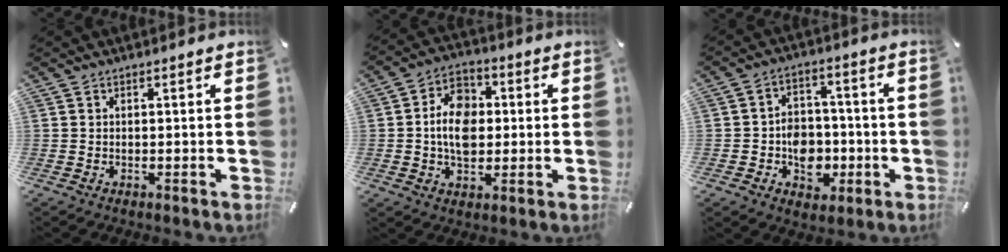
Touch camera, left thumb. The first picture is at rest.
{"total": 10.4, "force": [0.0, 7.9, 6.9], "torque": [-0.130, 0.009, -0.003]}
{"total": 9.2, "force": [-2.5, 7.8, 4.3], "torque": [-0.066, 0.028, -0.035]}